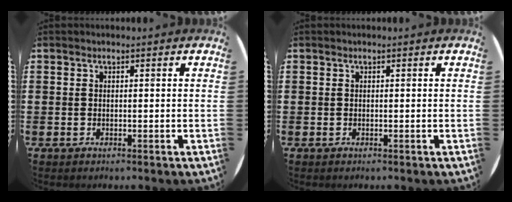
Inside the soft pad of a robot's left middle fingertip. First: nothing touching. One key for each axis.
{"total": 0.0}